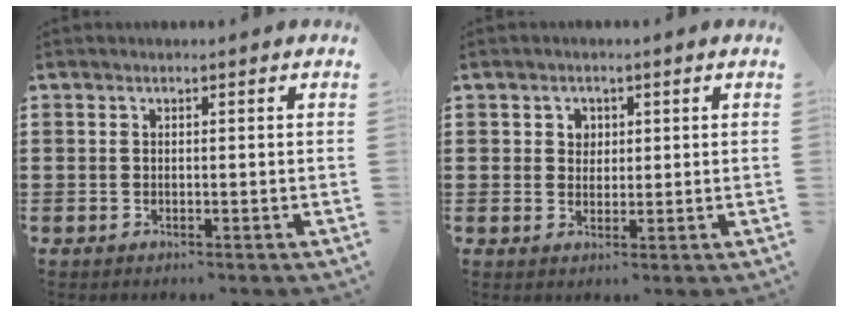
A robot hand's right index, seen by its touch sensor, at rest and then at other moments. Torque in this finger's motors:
{"motor_torque": [0.65, 0.59, 0.16, 0.03]}